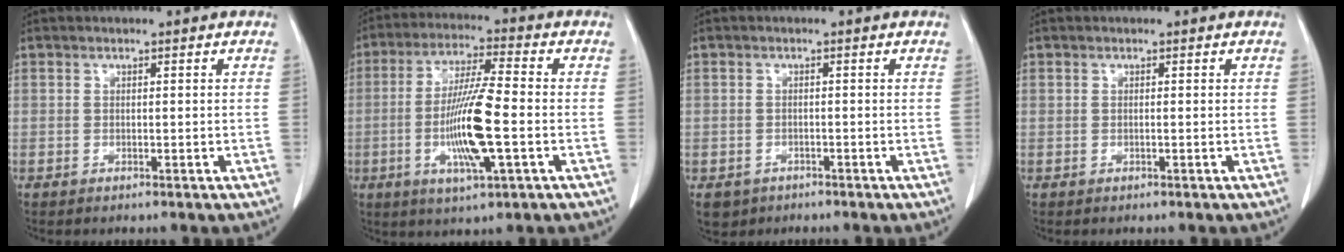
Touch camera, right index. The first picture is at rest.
{"total": 12.0, "force": [-2.4, 0.8, 11.7], "torque": [-0.229, -0.011, -0.047]}
{"total": 3.5, "force": [-2.0, 2.8, 0.4], "torque": [-0.003, 0.004, -0.032]}
{"total": 0.0}